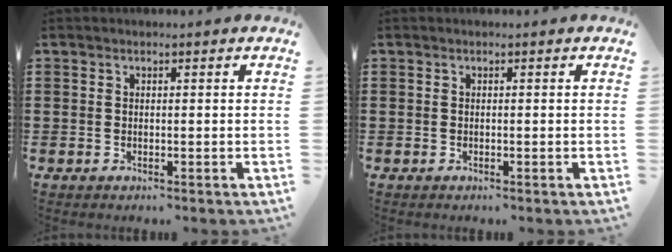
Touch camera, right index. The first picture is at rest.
{"total": 0.0}